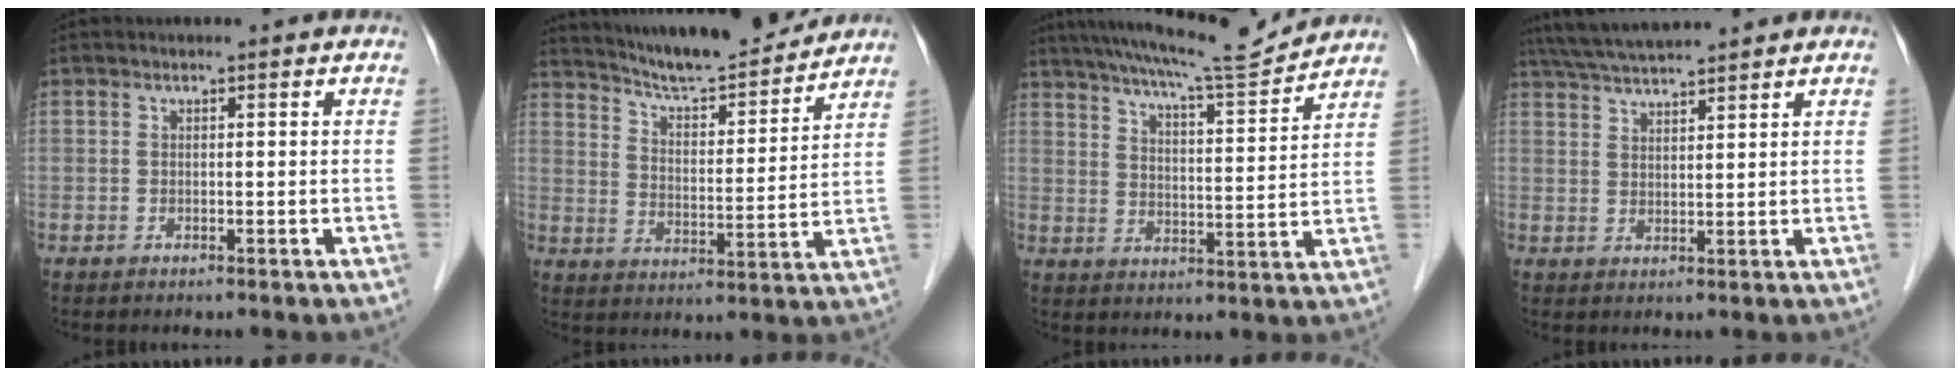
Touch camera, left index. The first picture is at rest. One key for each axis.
{"total": 12.4, "fx": 11.5, "fy": 1.2, "fz": 4.6, "tx": -0.075, "ty": -0.014, "tz": 0.173}
{"total": 11.7, "fx": 10.7, "fy": -0.3, "fz": 4.8, "tx": -0.083, "ty": -0.020, "tz": 0.150}
{"total": 6.2, "fx": 5.4, "fy": -0.3, "fz": 3.0, "tx": -0.054, "ty": 0.016, "tz": 0.088}